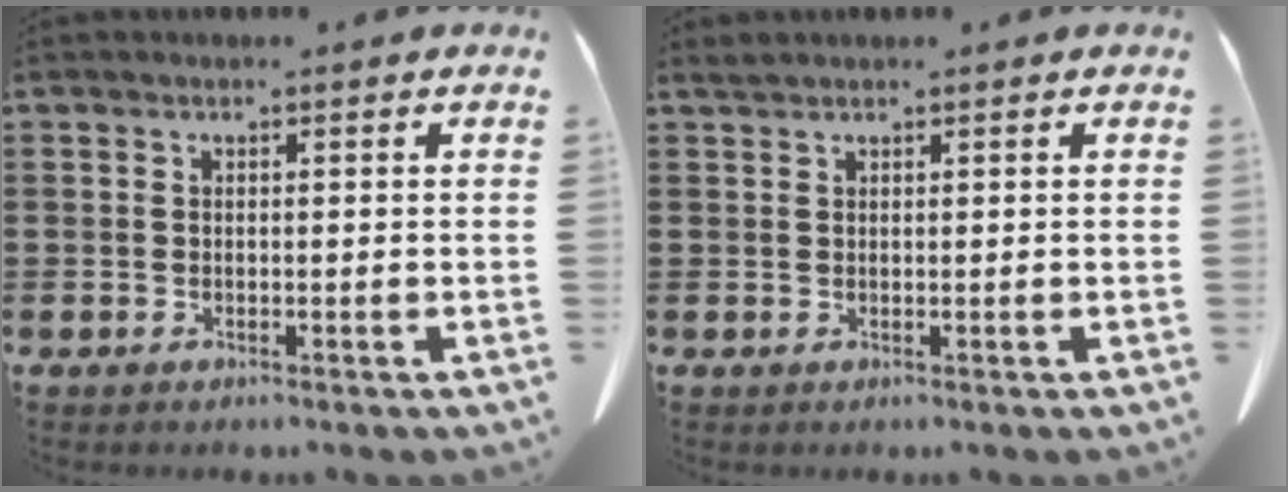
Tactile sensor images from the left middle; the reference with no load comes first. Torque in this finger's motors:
{"motor_torque": [-0.05, 0.01, 0.00, 0.00]}